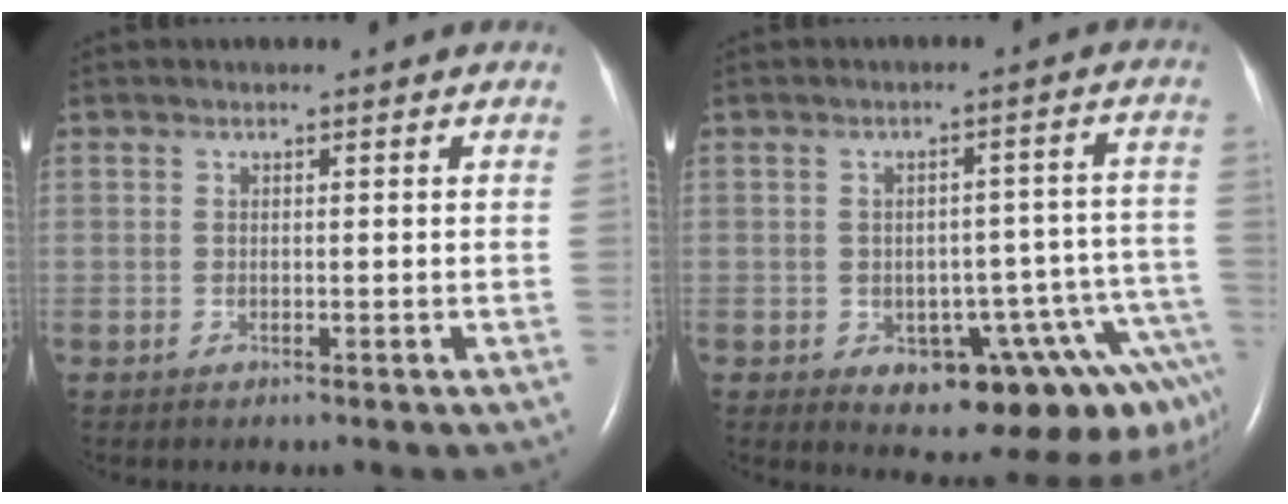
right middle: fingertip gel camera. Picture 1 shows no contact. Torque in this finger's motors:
{"motor_torque": [1.15, -0.99, 0.17, 0.09]}